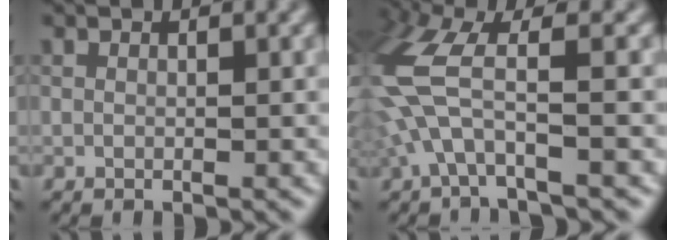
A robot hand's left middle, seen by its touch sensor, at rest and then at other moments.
{"total": 5.5, "force": [-1.5, 1.4, 5.1], "torque": [-0.150, 0.010, -0.027]}